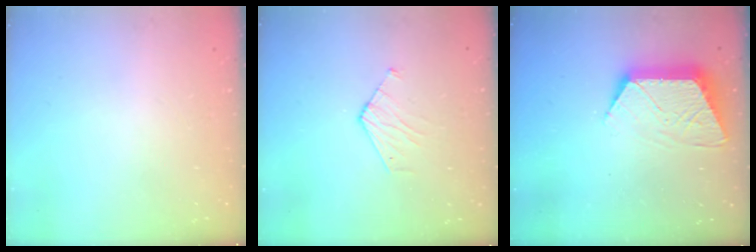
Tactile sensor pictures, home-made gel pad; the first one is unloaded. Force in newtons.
{"total": 3.7, "press": 3.6, "slide": 0.3}
{"total": 12.2, "press": 12.2, "slide": 0.6}